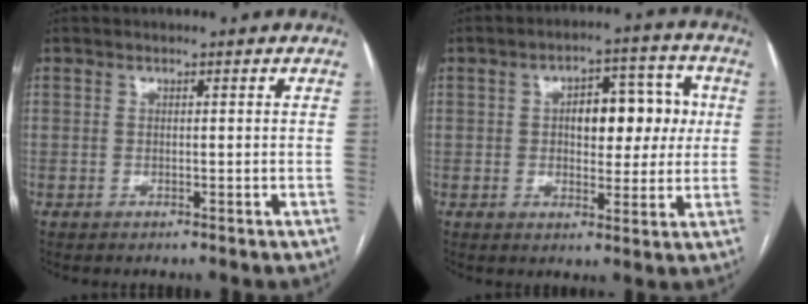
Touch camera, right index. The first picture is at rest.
{"total": 9.6, "force": [1.3, 4.8, 8.2], "torque": [-0.108, 0.030, 0.023]}